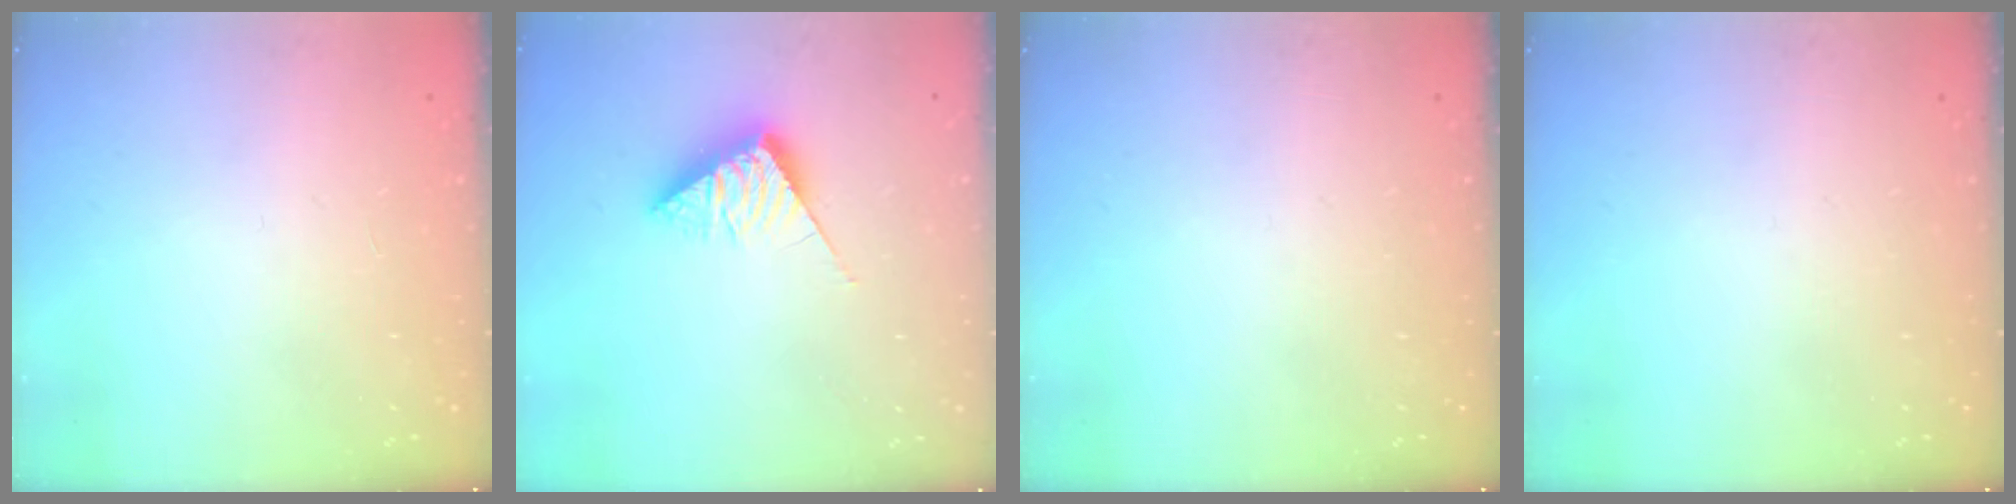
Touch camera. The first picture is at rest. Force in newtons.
{"total": 7.9, "press": 7.9, "slide": 0.4}
{"total": 0.0}
{"total": 0.0}